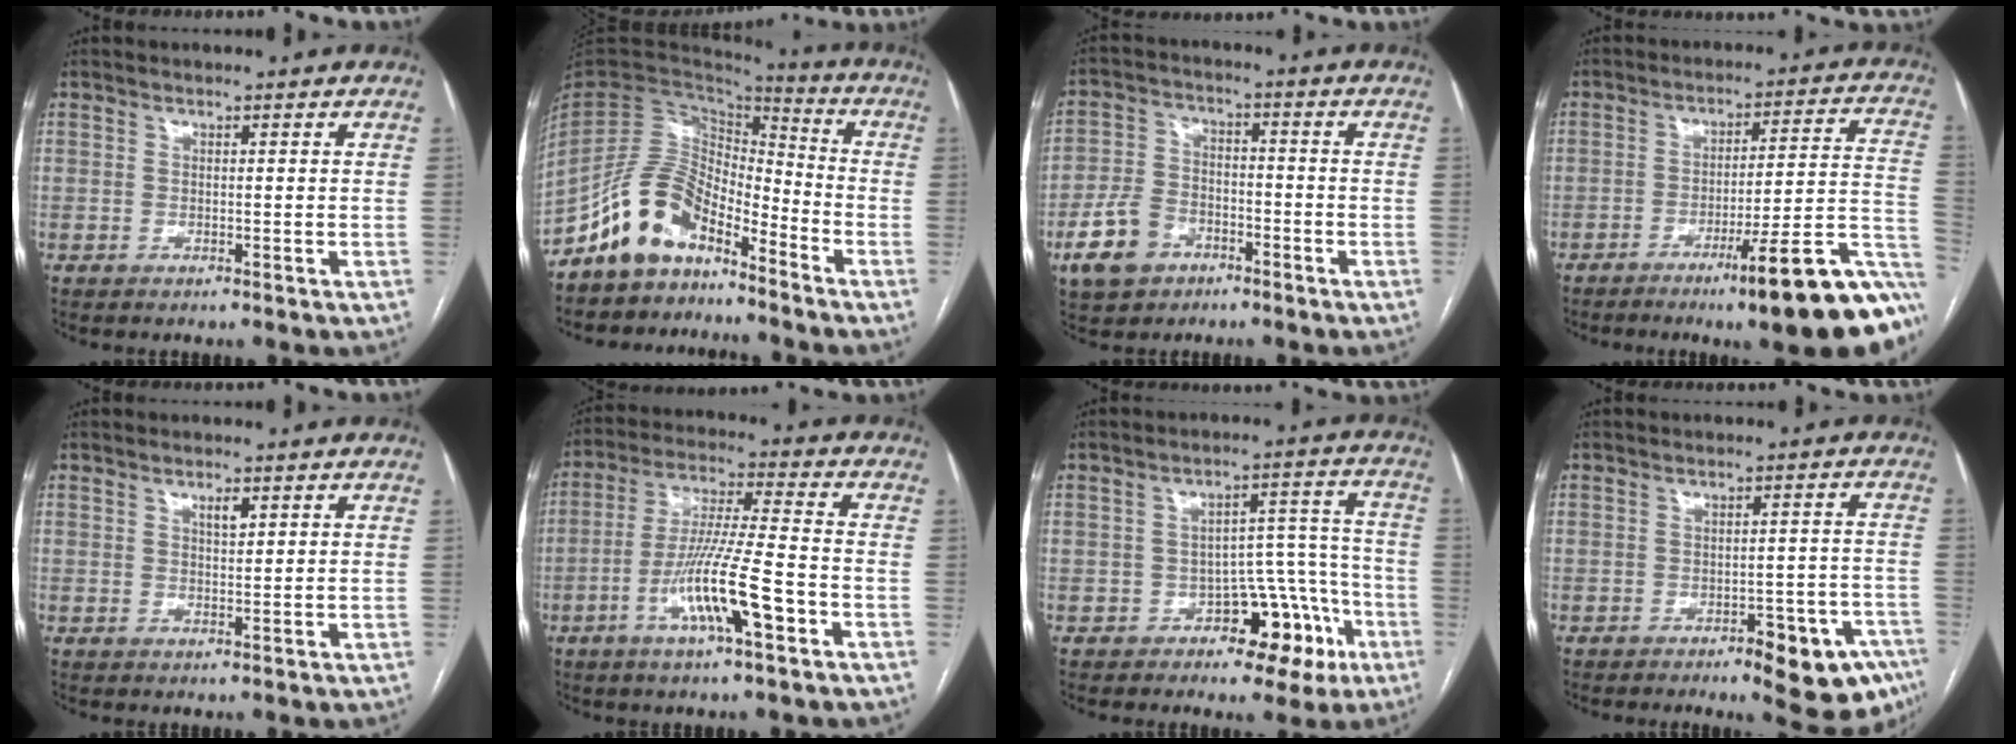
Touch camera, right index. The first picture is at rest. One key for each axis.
{"total": 11.3, "fx": -8.3, "fy": 5.3, "fz": 5.4, "tx": -0.113, "ty": 0.033, "tz": -0.161}
{"total": 9.1, "fx": -4.8, "fy": 6.3, "fz": 4.5, "tx": -0.109, "ty": 0.013, "tz": -0.080}
{"total": 19.8, "fx": -11.8, "fy": 1.6, "fz": 15.8, "tx": -0.103, "ty": 0.036, "tz": -0.170}
{"total": 1.8, "fx": 0.9, "fy": 0.6, "fz": 1.5, "tx": -0.024, "ty": -0.001, "tz": 0.014}
{"total": 12.5, "fx": -4.8, "fy": 0.6, "fz": 11.5, "tx": -0.219, "ty": -0.008, "tz": -0.089}
{"total": 9.5, "fx": -4.9, "fy": 6.1, "fz": 5.4, "tx": -0.036, "ty": 0.043, "tz": -0.057}
{"total": 11.8, "fx": -7.6, "fy": 3.1, "fz": 8.4, "tx": -0.052, "ty": 0.020, "tz": -0.096}